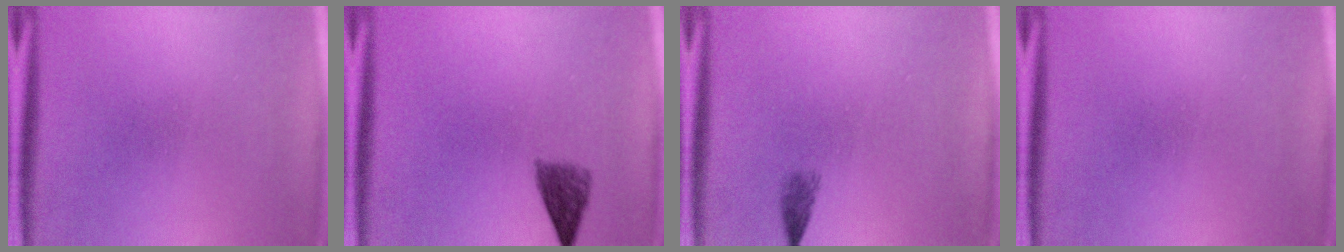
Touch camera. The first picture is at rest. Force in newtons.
{"total": 3.1}
{"total": 1.3}
{"total": 0.0}